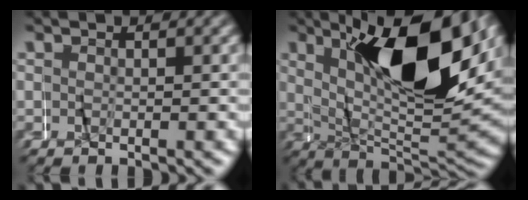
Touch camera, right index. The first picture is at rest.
{"total": 14.2, "force": [4.9, 5.1, 12.4], "torque": [-0.211, 0.034, 0.064]}